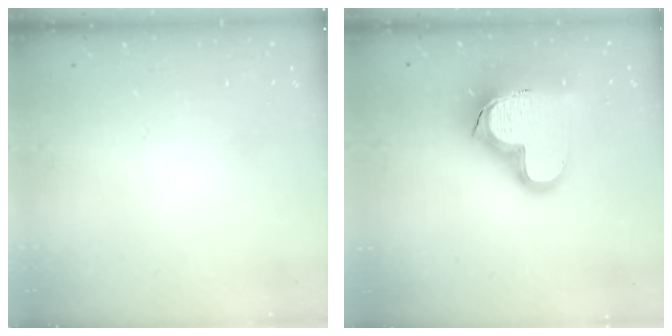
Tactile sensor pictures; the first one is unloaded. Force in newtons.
{"total": 20.9, "press": 20.8, "slide": 1.9}